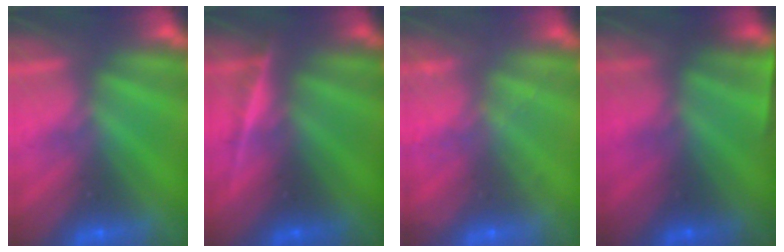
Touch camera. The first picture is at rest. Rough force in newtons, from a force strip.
{"total": 4.4}
{"total": 2.1}
{"total": 4.7}